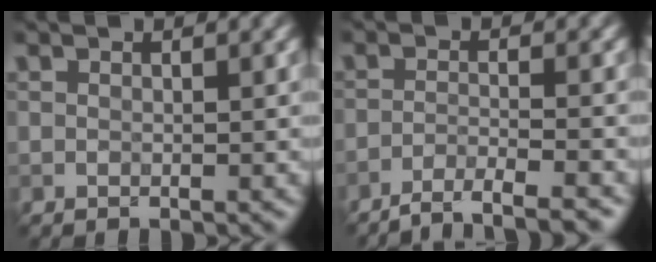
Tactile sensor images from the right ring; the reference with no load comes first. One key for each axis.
{"total": 4.1, "fx": -3.4, "fy": 0.5, "fz": 2.2, "tx": -0.035, "ty": 0.004, "tz": -0.066}